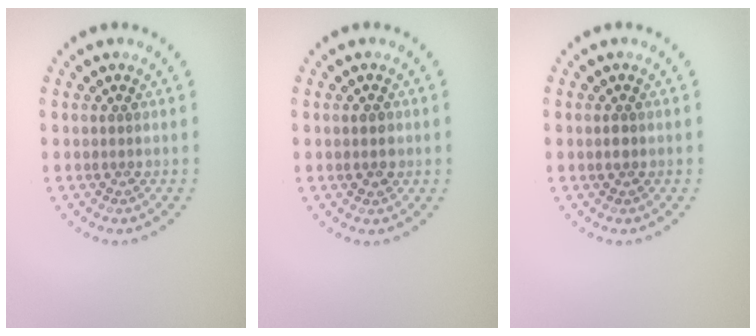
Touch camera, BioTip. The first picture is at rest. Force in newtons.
{"total": 1.2, "press": 1.1, "slide": 0.1}
{"total": 0.9, "press": 0.9, "slide": 0.1}